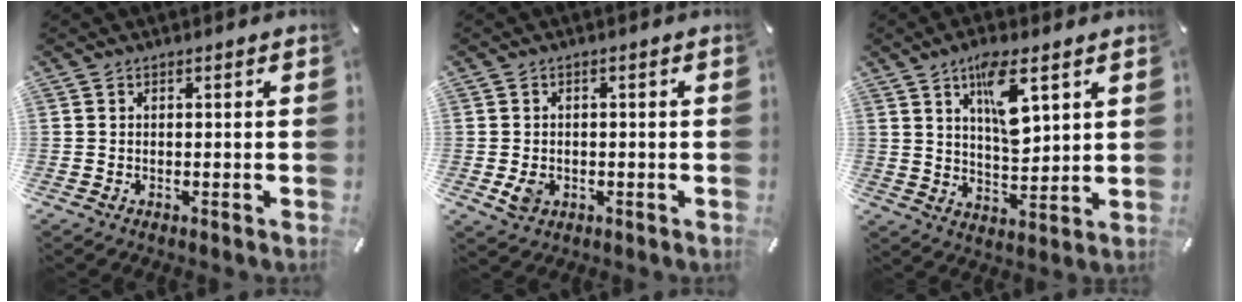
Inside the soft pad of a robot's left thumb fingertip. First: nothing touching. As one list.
[{"total": 3.6, "force": [-0.8, 3.0, 1.9], "torque": [-0.037, -0.002, -0.017]}, {"total": 11.2, "force": [5.6, 4.4, 8.6], "torque": [-0.137, -0.018, 0.094]}]